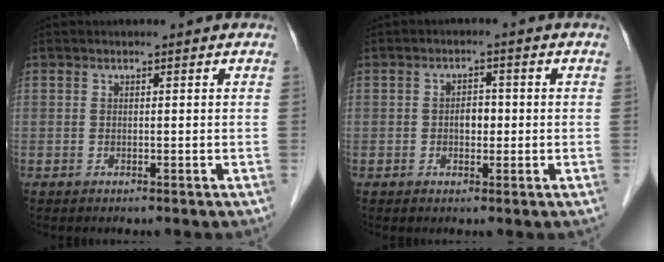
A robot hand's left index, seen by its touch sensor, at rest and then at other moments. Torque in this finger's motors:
{"motor_torque": [0.51, 0.50, 0.02, 0.01]}